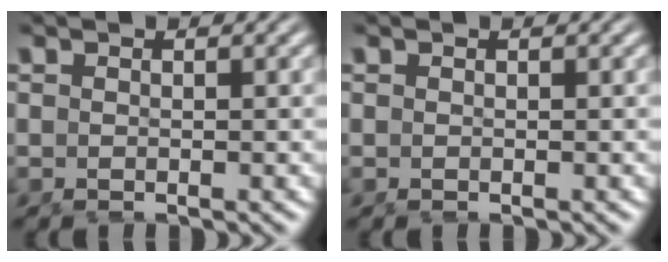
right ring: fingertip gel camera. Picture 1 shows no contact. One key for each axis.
{"total": 0.0}